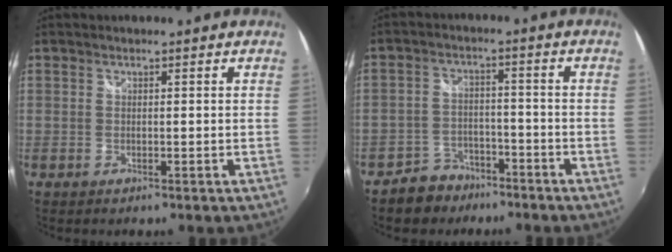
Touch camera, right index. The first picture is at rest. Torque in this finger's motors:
{"motor_torque": [0.44, -0.29, 0.10, 0.00]}